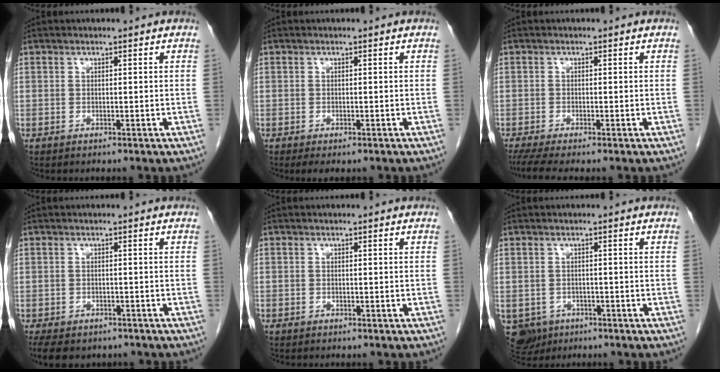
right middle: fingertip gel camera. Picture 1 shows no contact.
{"total": 2.2, "force": [-1.5, 0.9, 1.3], "torque": [-0.019, -0.005, -0.016]}
{"total": 4.2, "force": [-3.3, 0.2, 2.7], "torque": [-0.046, -0.012, -0.059]}
{"total": 10.5, "force": [-7.9, 5.3, 4.5], "torque": [-0.093, -0.006, -0.102]}
{"total": 0.8, "force": [-0.6, 0.5, 0.1], "torque": [-0.007, 0.003, -0.011]}
{"total": 5.6, "force": [-3.0, 4.6, 1.2], "torque": [-0.026, 0.002, -0.041]}